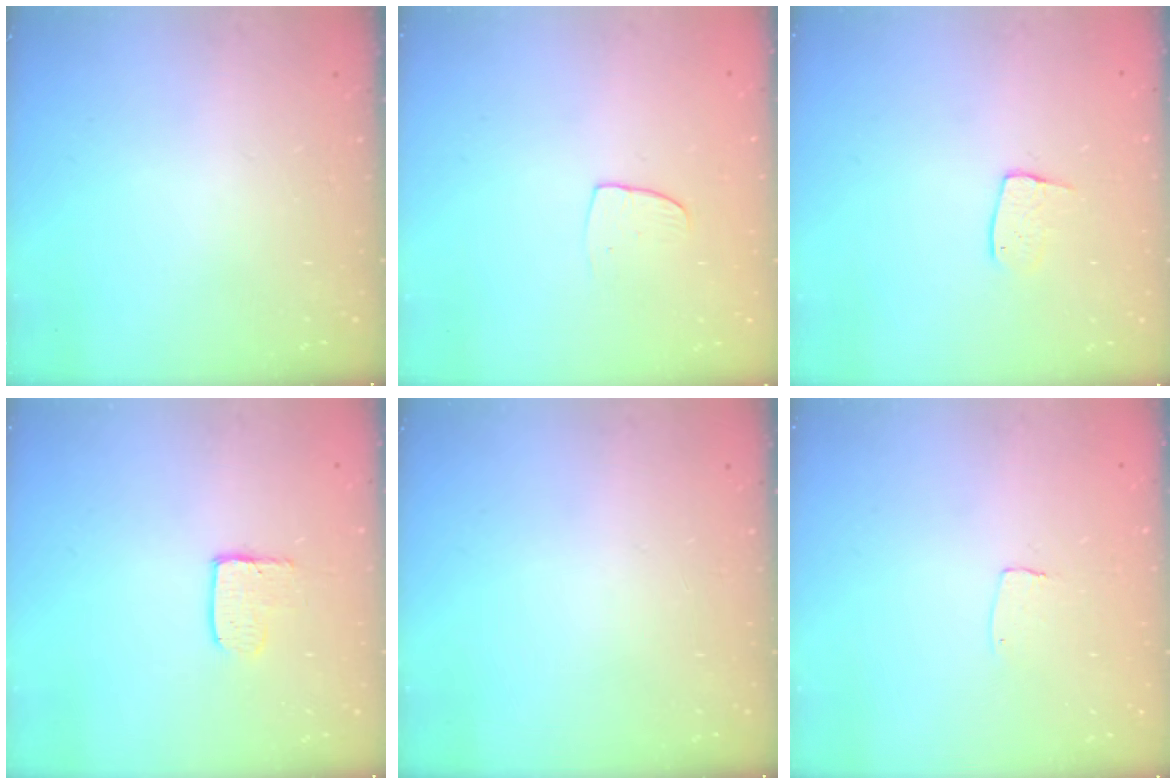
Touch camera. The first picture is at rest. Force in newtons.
{"total": 5.5, "press": 5.5, "slide": 0.4}
{"total": 6.1, "press": 6.1, "slide": 0.3}
{"total": 3.8, "press": 3.8, "slide": 0.4}
{"total": 0.0}
{"total": 2.6, "press": 2.6, "slide": 0.1}